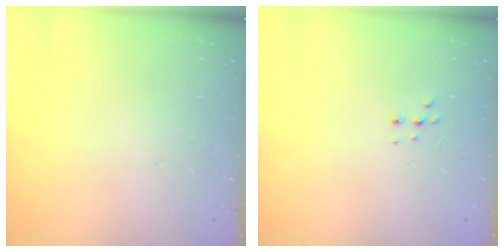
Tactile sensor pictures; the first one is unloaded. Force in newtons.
{"total": 3.4, "press": 3.3, "slide": 0.6}